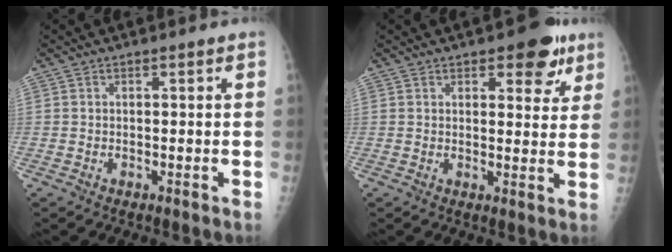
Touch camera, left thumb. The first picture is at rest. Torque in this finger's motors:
{"motor_torque": [1.02, 0.49, 0.71, -0.19, 0.00]}